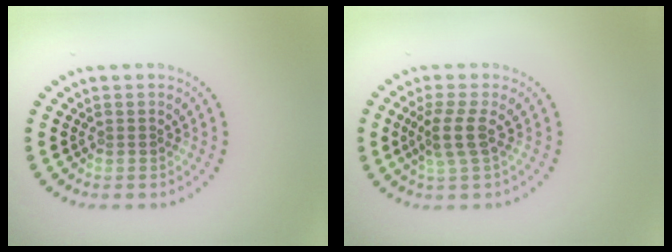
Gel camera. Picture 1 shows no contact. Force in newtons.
{"total": 2.6, "press": 2.1, "slide": 1.6}